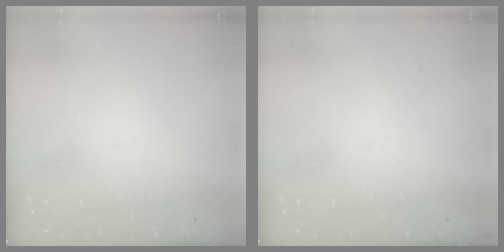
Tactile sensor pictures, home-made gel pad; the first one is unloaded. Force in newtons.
{"total": 0.0}